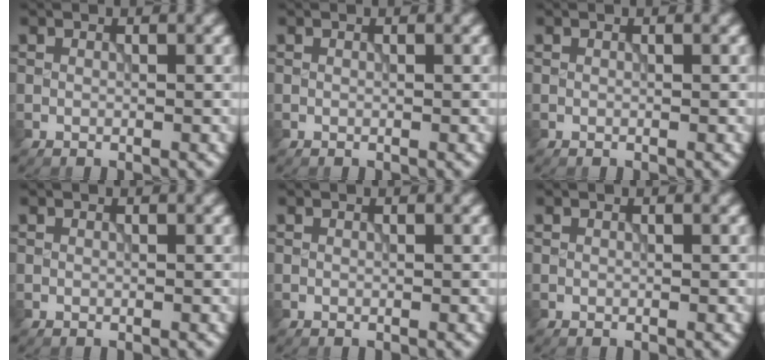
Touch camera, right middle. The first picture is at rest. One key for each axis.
{"total": 0.0}
{"total": 0.0}
{"total": 0.0}
{"total": 0.0}
{"total": 0.0}